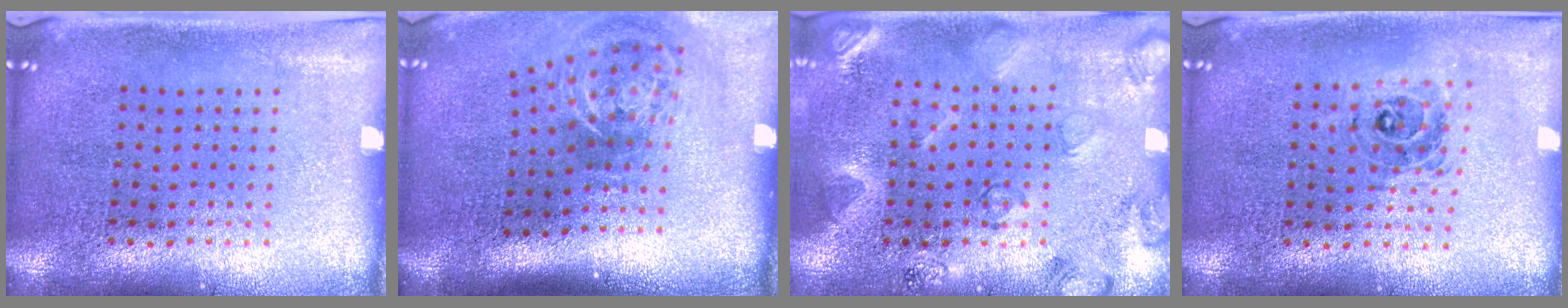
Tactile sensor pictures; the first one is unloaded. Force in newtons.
{"total": 2.2, "press": 1.4, "slide": 1.7}
{"total": 2.1, "press": 2.1, "slide": 0.5}
{"total": 0.8, "press": 0.8, "slide": 0.1}